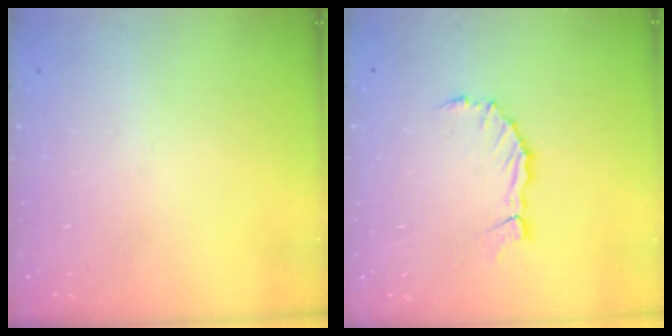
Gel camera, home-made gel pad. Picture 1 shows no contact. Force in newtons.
{"total": 2.8, "press": 2.8, "slide": 0.2}